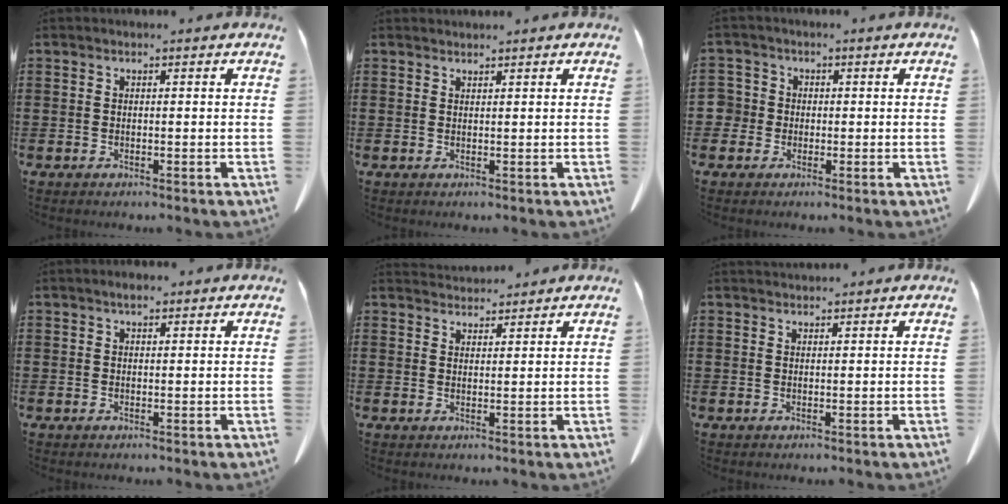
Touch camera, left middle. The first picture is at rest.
{"total": 0.9, "force": [0.9, 0.0, 0.1], "torque": [-0.003, -0.001, 0.018]}
{"total": 2.6, "force": [-0.3, 2.6, 0.5], "torque": [-0.029, 0.006, -0.011]}
{"total": 1.4, "force": [1.1, 0.5, 0.8], "torque": [-0.011, 0.001, 0.017]}
{"total": 2.8, "force": [2.8, 0.4, -0.1], "torque": [-0.006, -0.007, 0.053]}
{"total": 1.0, "force": [1.0, 0.1, 0.1], "torque": [-0.003, -0.001, 0.020]}